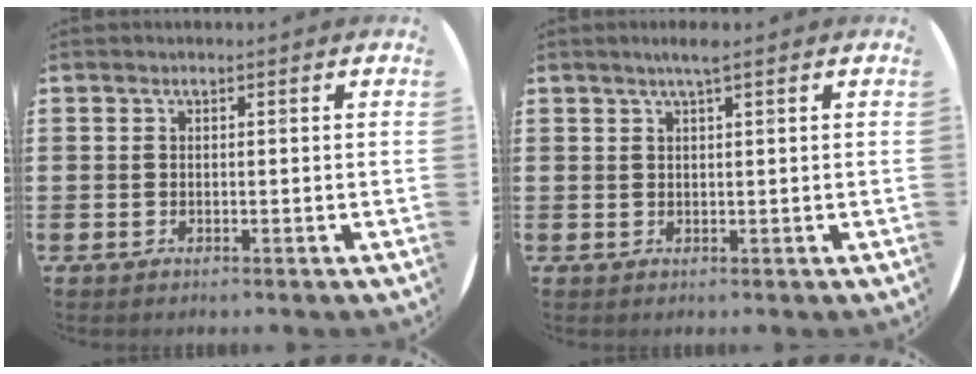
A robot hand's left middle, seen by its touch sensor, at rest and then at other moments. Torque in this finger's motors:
{"motor_torque": [0.57, -0.46, 0.03, 0.07]}